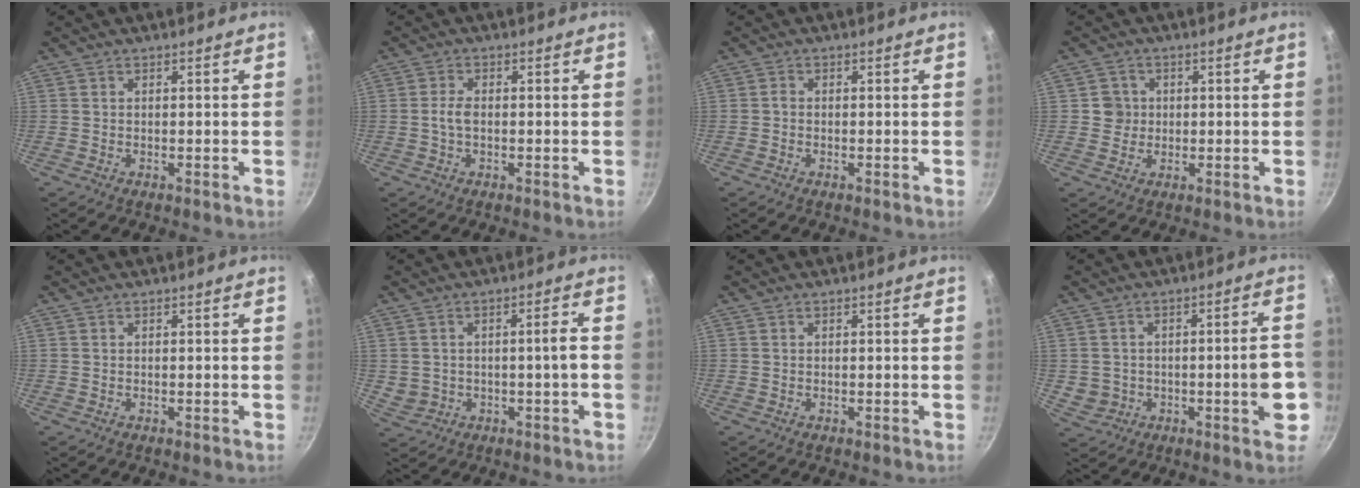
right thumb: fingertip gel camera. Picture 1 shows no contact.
{"total": 2.7, "force": [-0.3, 1.4, 2.2], "torque": [-0.045, 0.011, -0.010]}
{"total": 0.8, "force": [-0.2, 0.6, 0.4], "torque": [-0.006, 0.004, -0.007]}
{"total": 3.7, "force": [0.4, 3.6, 0.7], "torque": [0.012, 0.007, 0.002]}
{"total": 0.0}
{"total": 4.9, "force": [-0.5, 2.4, 4.3], "torque": [-0.066, 0.022, 0.013]}
{"total": 0.0}
{"total": 9.7, "force": [-1.7, 5.1, 8.1], "torque": [-0.097, 0.028, -0.008]}